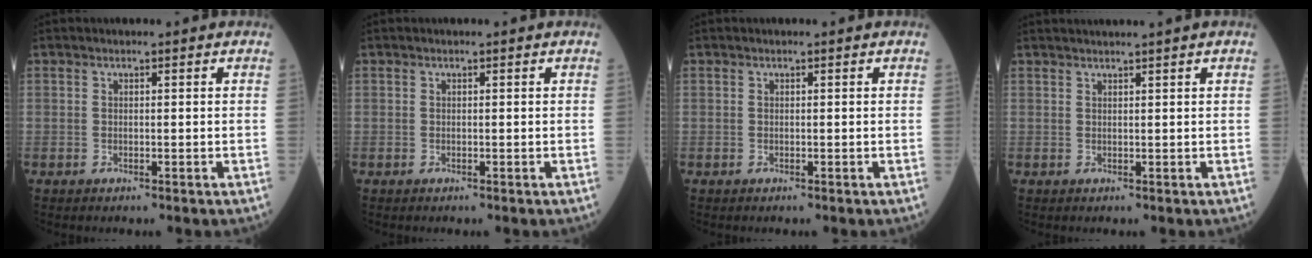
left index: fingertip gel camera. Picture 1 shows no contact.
{"total": 0.0}
{"total": 0.0}
{"total": 3.0, "force": [2.5, -1.0, 1.3], "torque": [-0.010, 0.016, 0.044]}